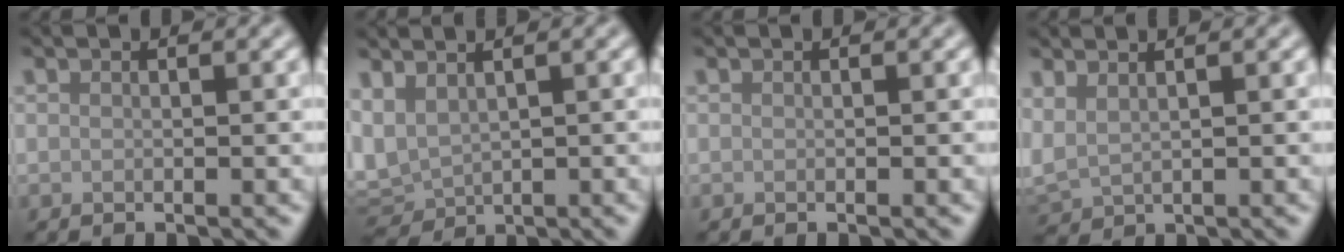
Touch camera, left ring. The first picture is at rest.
{"total": 3.9, "force": [0.8, 2.6, 2.7], "torque": [-0.062, 0.002, 0.019]}
{"total": 0.0}
{"total": 2.1, "force": [1.5, 0.8, 1.1], "torque": [-0.037, 0.005, 0.037]}